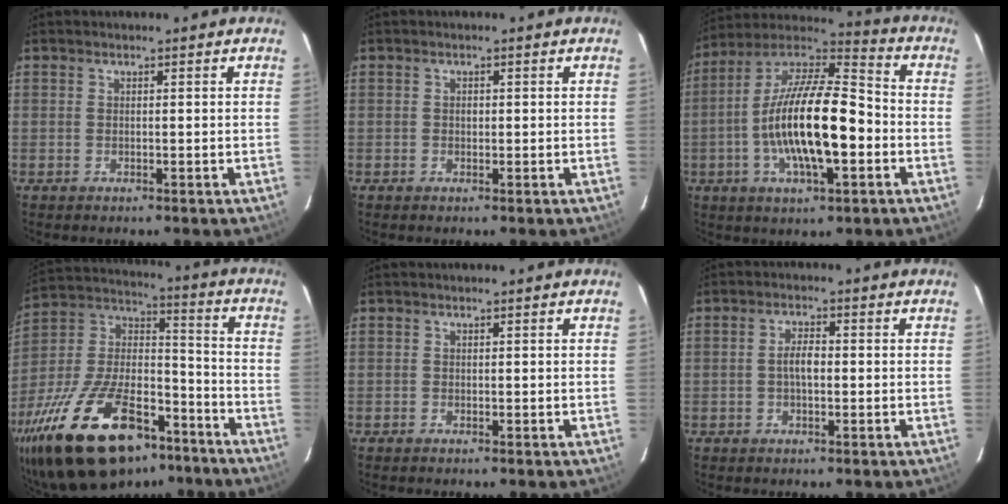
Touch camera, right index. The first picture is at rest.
{"total": 0.7, "force": [0.0, 0.6, 0.3], "torque": [-0.004, 0.003, 0.000]}
{"total": 19.5, "force": [-3.9, 6.2, 18.0], "torque": [-0.332, 0.002, -0.077]}
{"total": 29.7, "force": [-19.1, 13.2, 18.6], "torque": [-0.366, -0.004, -0.304]}
{"total": 0.0}
{"total": 3.0, "force": [-0.4, 1.2, 2.8], "torque": [-0.053, 0.007, -0.007]}